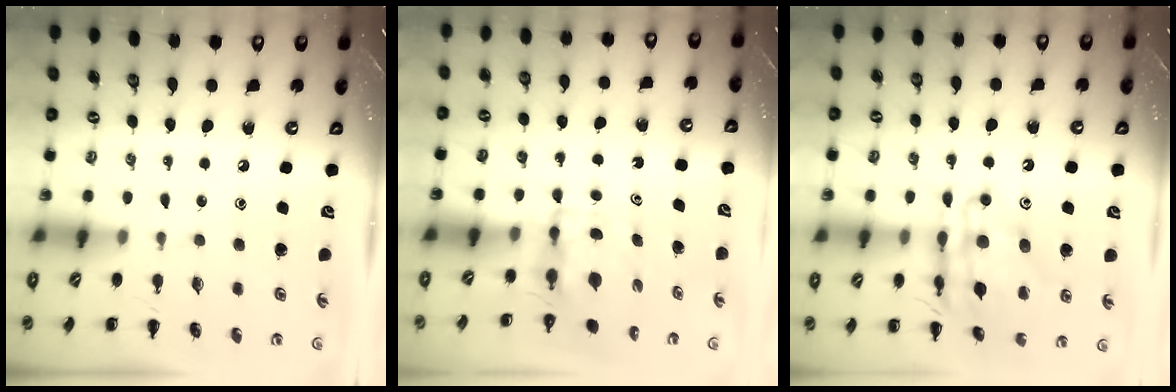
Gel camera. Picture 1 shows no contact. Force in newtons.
{"total": 3.9, "press": 3.9, "slide": 0.3}
{"total": 16.8, "press": 16.7, "slide": 2.0}